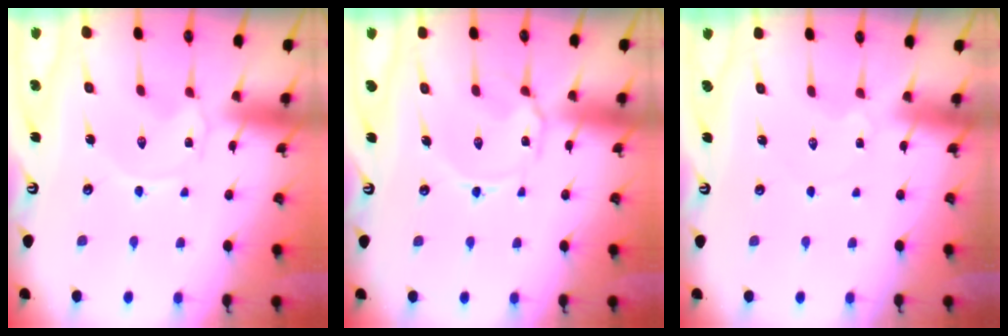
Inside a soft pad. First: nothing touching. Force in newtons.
{"total": 6.5, "press": 6.5, "slide": 0.6}
{"total": 2.6, "press": 2.6, "slide": 0.2}